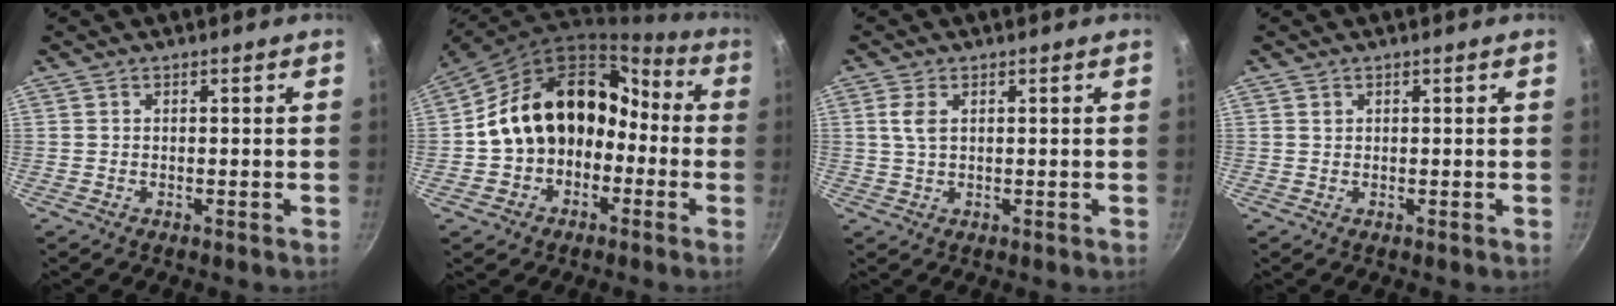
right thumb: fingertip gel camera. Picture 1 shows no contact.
{"total": 19.0, "force": [-2.7, 15.1, 11.3], "torque": [-0.152, 0.088, -0.038]}
{"total": 3.1, "force": [0.9, 1.6, 2.5], "torque": [-0.052, -0.002, 0.019]}
{"total": 0.7, "force": [0.4, 0.5, 0.2], "torque": [-0.004, 0.000, 0.008]}